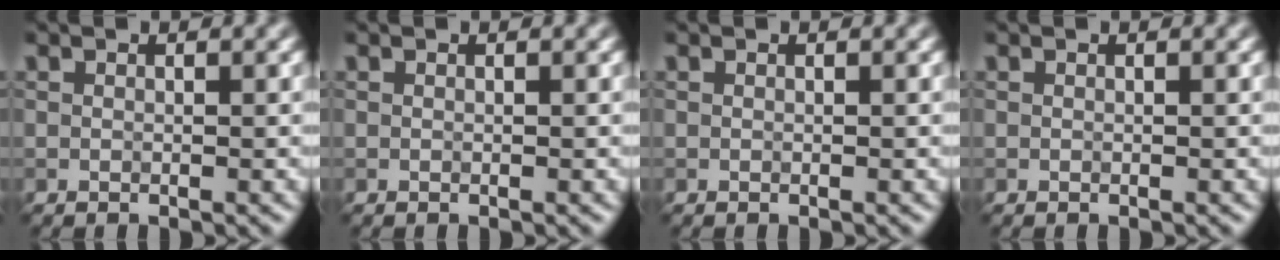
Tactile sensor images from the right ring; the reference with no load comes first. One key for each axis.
{"total": 0.0}
{"total": 0.0}
{"total": 0.0}